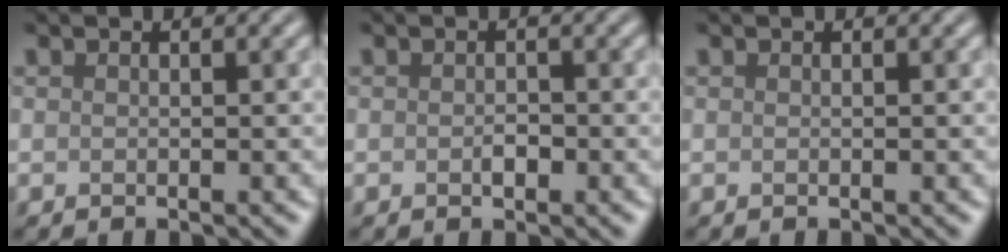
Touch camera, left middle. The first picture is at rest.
{"total": 1.0, "force": [-0.3, 0.6, 0.8], "torque": [-0.014, 0.000, -0.004]}
{"total": 0.0}